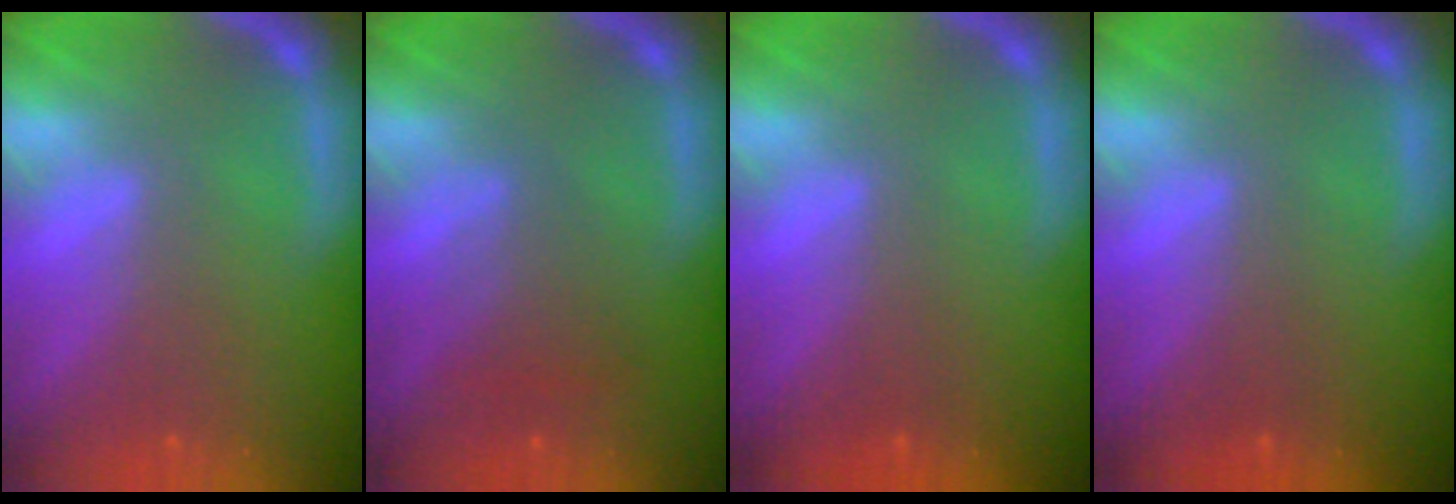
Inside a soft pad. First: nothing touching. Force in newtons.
{"total": 2.5}
{"total": 0.0}
{"total": 0.0}